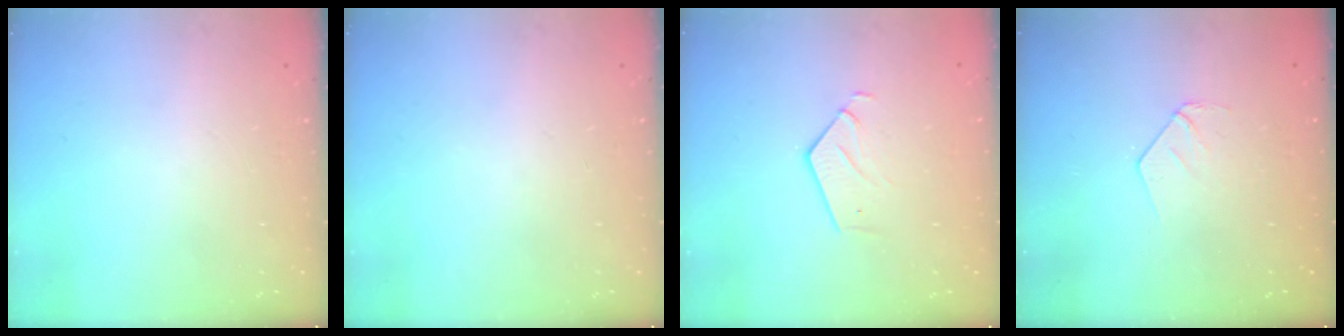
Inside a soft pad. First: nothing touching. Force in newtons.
{"total": 0.0}
{"total": 2.9, "press": 2.9, "slide": 0.2}
{"total": 4.0, "press": 4.0, "slide": 0.3}